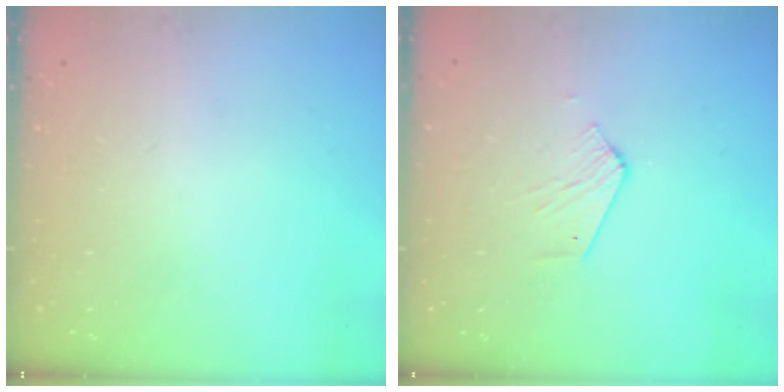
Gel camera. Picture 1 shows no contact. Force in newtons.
{"total": 2.6, "press": 2.6, "slide": 0.1}